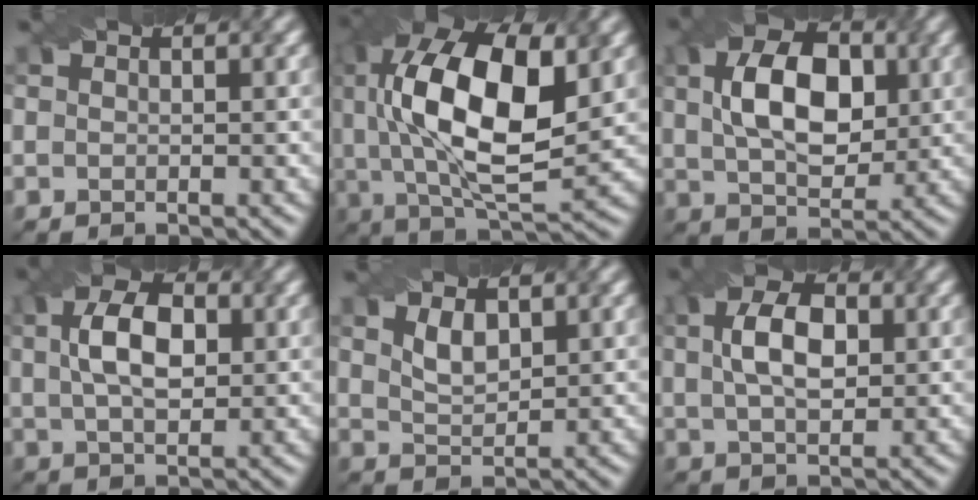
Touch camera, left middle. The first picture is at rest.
{"total": 15.0, "force": [2.6, 6.8, 13.1], "torque": [-0.248, 0.004, 0.045]}
{"total": 8.4, "force": [1.6, 5.0, 6.6], "torque": [-0.120, 0.011, 0.028]}
{"total": 5.7, "force": [1.2, 3.2, 4.6], "torque": [-0.089, 0.011, 0.018]}
{"total": 2.1, "force": [1.2, 1.0, 1.4], "torque": [-0.032, -0.003, 0.028]}
{"total": 5.3, "force": [1.1, 2.9, 4.3], "torque": [-0.084, 0.008, 0.019]}